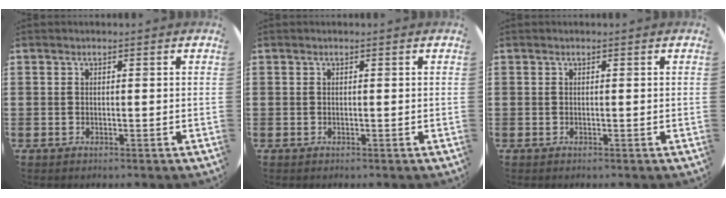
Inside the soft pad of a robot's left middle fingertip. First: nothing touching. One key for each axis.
{"total": 0.0}
{"total": 0.0}